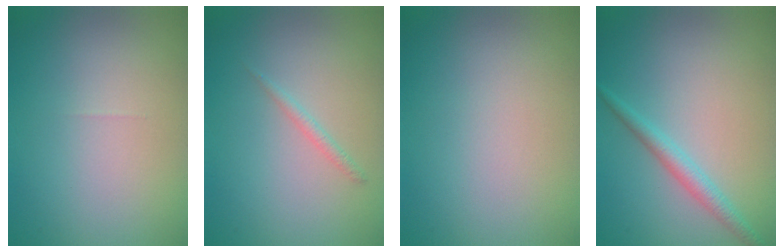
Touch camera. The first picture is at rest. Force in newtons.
{"total": 0.9, "press": 0.9, "slide": 0.0}
{"total": 0.0}
{"total": 2.0, "press": 2.0, "slide": 0.1}